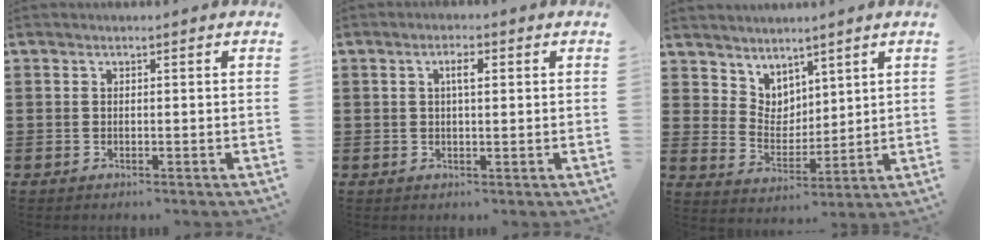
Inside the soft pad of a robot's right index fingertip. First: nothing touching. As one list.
[{"total": 2.6, "force": [0.5, 0.8, 2.5], "torque": [-0.048, 0.007, 0.006]}, {"total": 4.7, "force": [3.9, 2.4, -0.7], "torque": [-0.012, -0.019, 0.075]}]